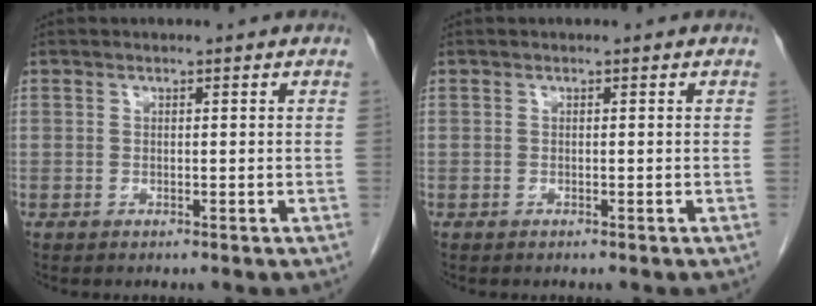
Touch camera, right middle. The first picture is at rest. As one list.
[{"total": 0.0}]